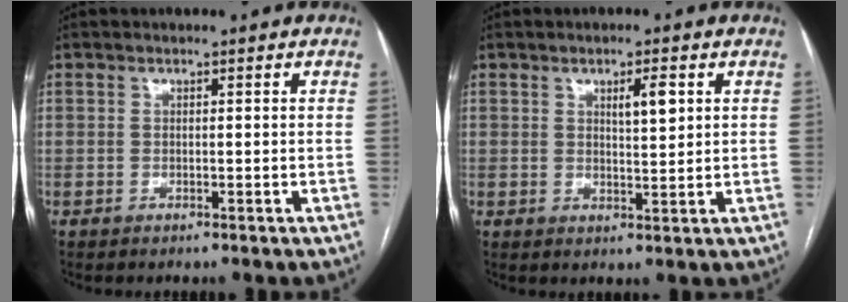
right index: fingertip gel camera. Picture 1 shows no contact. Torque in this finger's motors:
{"motor_torque": [0.43, 0.12, 0.04, 0.06]}